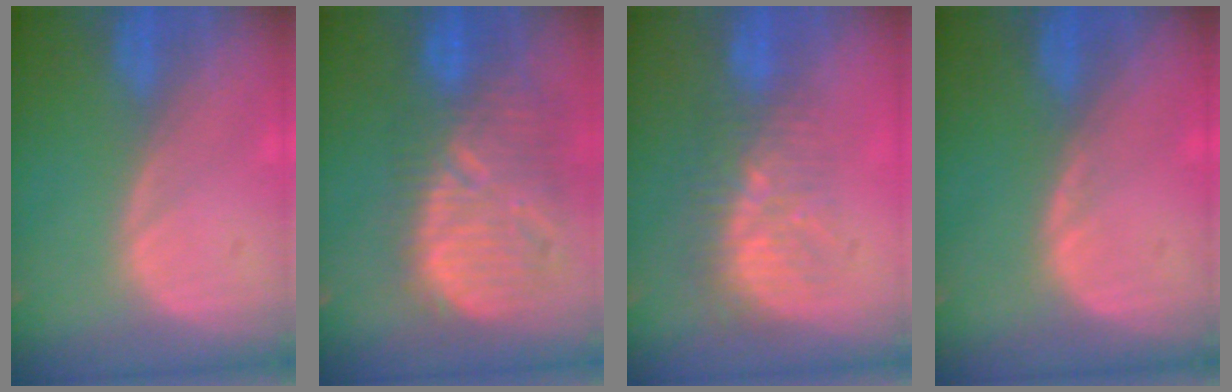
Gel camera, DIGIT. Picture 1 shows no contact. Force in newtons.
{"total": 12.6, "press": 11.2, "slide": 5.8}
{"total": 8.0, "press": 7.0, "slide": 3.8}
{"total": 0.5, "press": 0.5, "slide": 0.2}